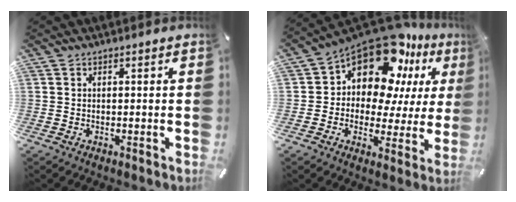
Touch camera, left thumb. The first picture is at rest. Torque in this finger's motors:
{"motor_torque": [2.34, 2.67, 0.83, -0.47, 0.14]}